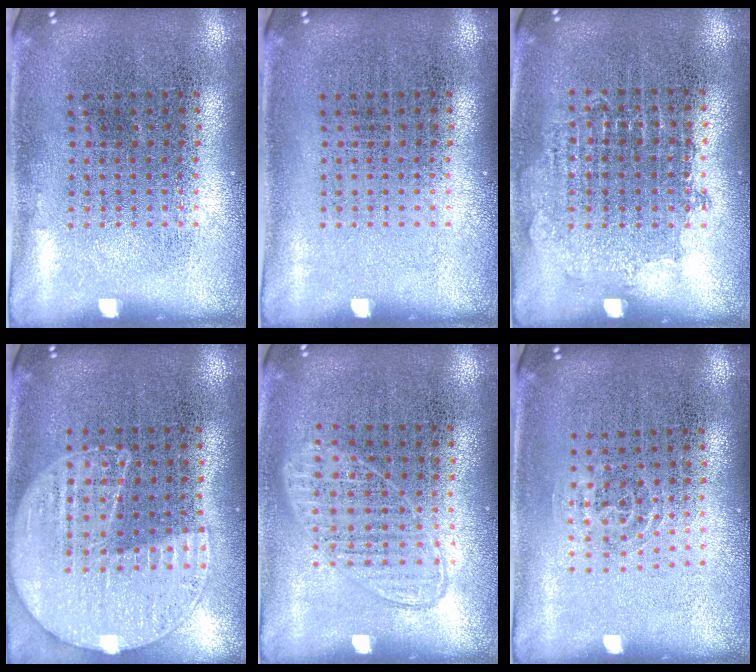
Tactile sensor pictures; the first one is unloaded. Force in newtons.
{"total": 0.0}
{"total": 0.8, "press": 0.8, "slide": 0.2}
{"total": 1.1, "press": 1.1, "slide": 0.4}
{"total": 0.9, "press": 0.9, "slide": 0.3}
{"total": 0.9, "press": 0.5, "slide": 0.8}